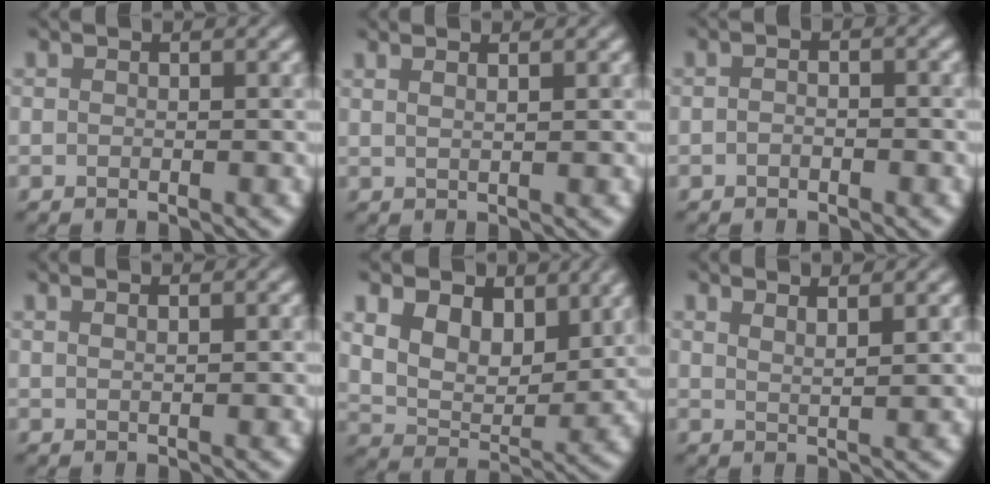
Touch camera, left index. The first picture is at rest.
{"total": 2.9, "force": [1.8, 1.3, 2.0], "torque": [-0.002, 0.013, -0.007]}
{"total": 1.3, "force": [-0.3, 0.6, 1.0], "torque": [-0.015, -0.003, -0.016]}
{"total": 2.2, "force": [1.4, 0.9, 1.4], "torque": [0.000, 0.006, -0.006]}
{"total": 6.9, "force": [3.6, 4.2, 4.1], "torque": [-0.087, -0.008, 0.052]}
{"total": 2.8, "force": [2.1, 0.7, 1.7], "torque": [-0.008, 0.013, 0.018]}